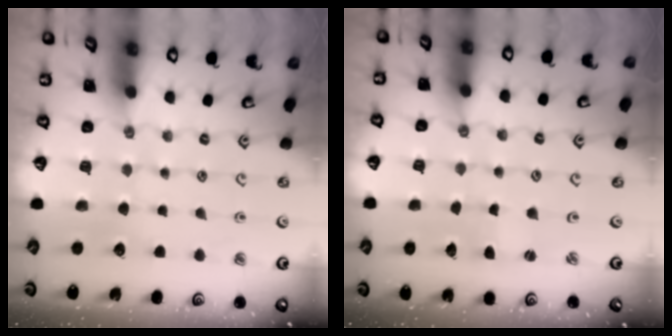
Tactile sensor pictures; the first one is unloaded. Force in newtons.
{"total": 0.5, "press": 0.5, "slide": 0.1}